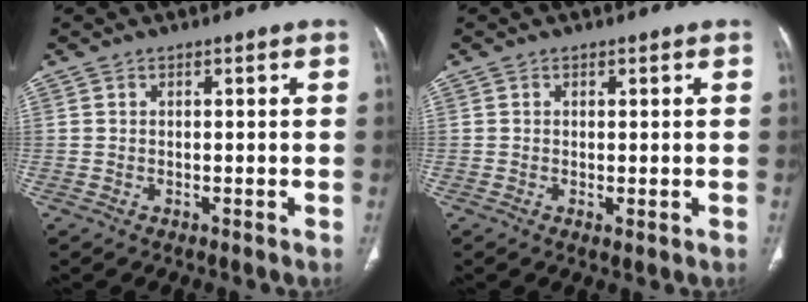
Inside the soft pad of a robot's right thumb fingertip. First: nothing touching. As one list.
[{"total": 0.8, "force": [-0.1, 0.3, 0.7], "torque": [-0.017, -0.005, 0.000]}]